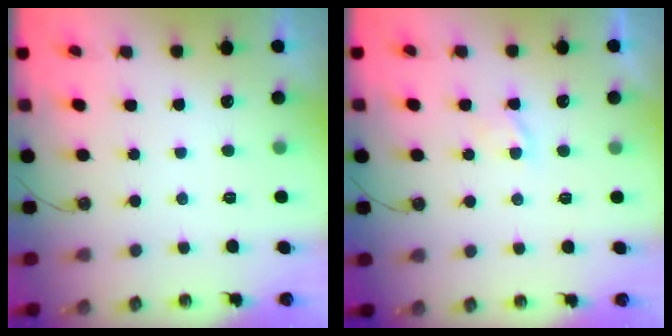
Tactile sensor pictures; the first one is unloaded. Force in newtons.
{"total": 2.8, "press": 2.8, "slide": 0.4}